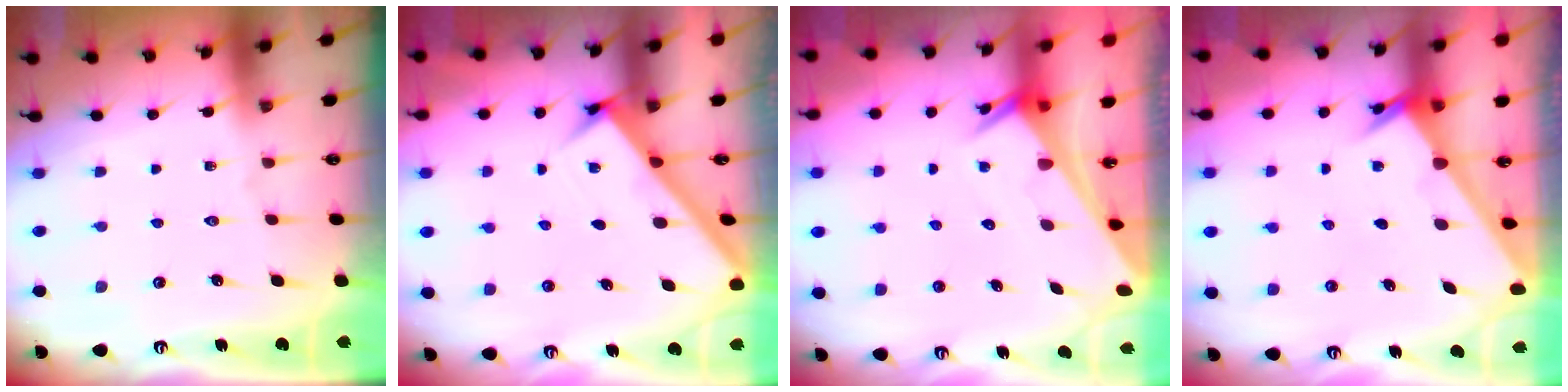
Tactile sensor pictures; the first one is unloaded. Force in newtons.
{"total": 3.0, "press": 3.0, "slide": 0.1}
{"total": 2.7, "press": 2.7, "slide": 0.1}
{"total": 2.4, "press": 2.3, "slide": 0.2}